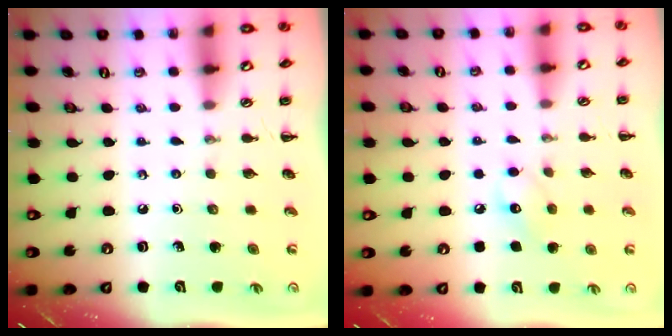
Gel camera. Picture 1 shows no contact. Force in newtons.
{"total": 8.1, "press": 8.0, "slide": 1.5}